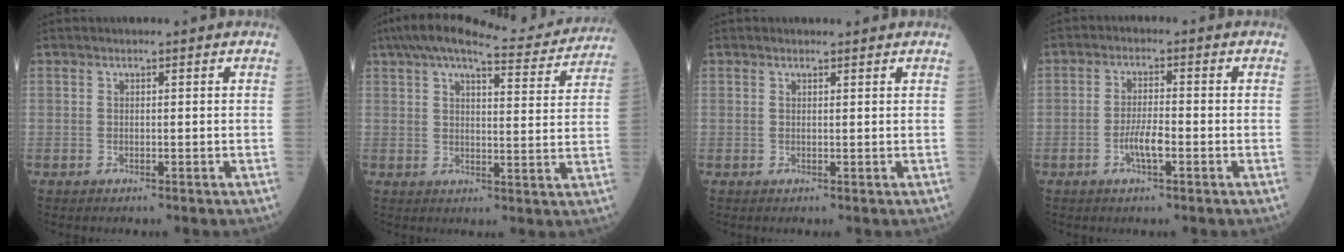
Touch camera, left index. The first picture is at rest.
{"total": 17.6, "force": [15.9, 2.3, 7.2], "torque": [-0.109, 0.011, 0.203]}
{"total": 0.7, "force": [0.7, 0.0, 0.1], "torque": [-0.009, 0.000, 0.010]}
{"total": 3.9, "force": [-1.7, 0.8, 3.4], "torque": [-0.069, -0.001, -0.033]}